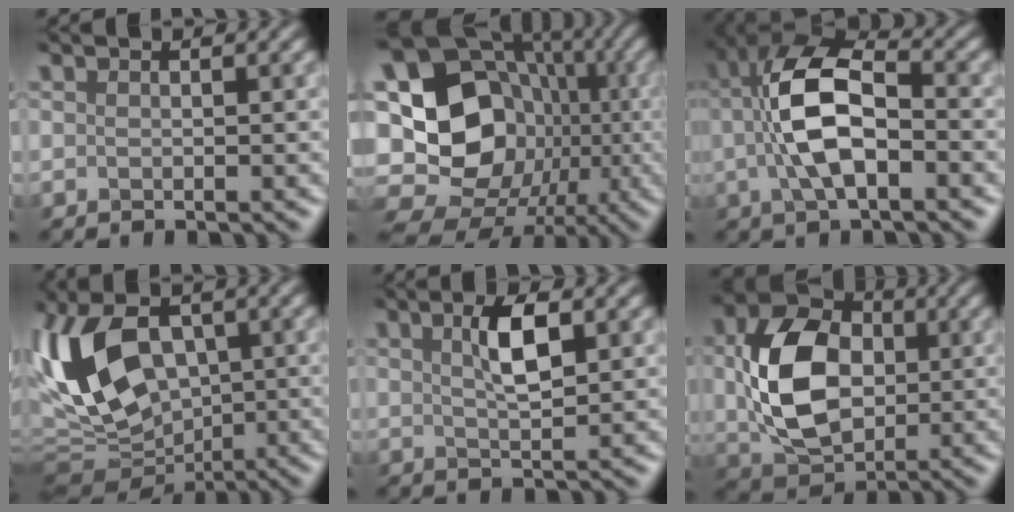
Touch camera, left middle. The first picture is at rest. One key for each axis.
{"total": 18.5, "fx": -2.3, "fy": 16.6, "fz": 7.7, "tx": -0.157, "ty": 0.034, "tz": -0.042}
{"total": 6.3, "fx": -1.0, "fy": 2.7, "fz": 5.7, "tx": -0.139, "ty": 0.016, "tz": -0.003}
{"total": 11.4, "fx": -0.4, "fy": 7.3, "fz": 8.8, "tx": -0.217, "ty": -0.007, "tz": 0.010}
{"total": 1.6, "fx": 0.7, "fy": -0.3, "fz": 1.4, "tx": -0.051, "ty": 0.003, "tz": 0.032}
{"total": 8.6, "fx": 0.2, "fy": 6.3, "fz": 5.9, "tx": -0.156, "ty": -0.007, "tz": 0.029}